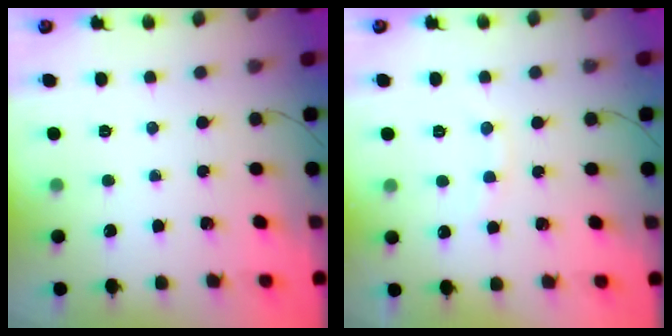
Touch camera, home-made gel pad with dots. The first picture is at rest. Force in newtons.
{"total": 7.1, "press": 7.0, "slide": 1.3}